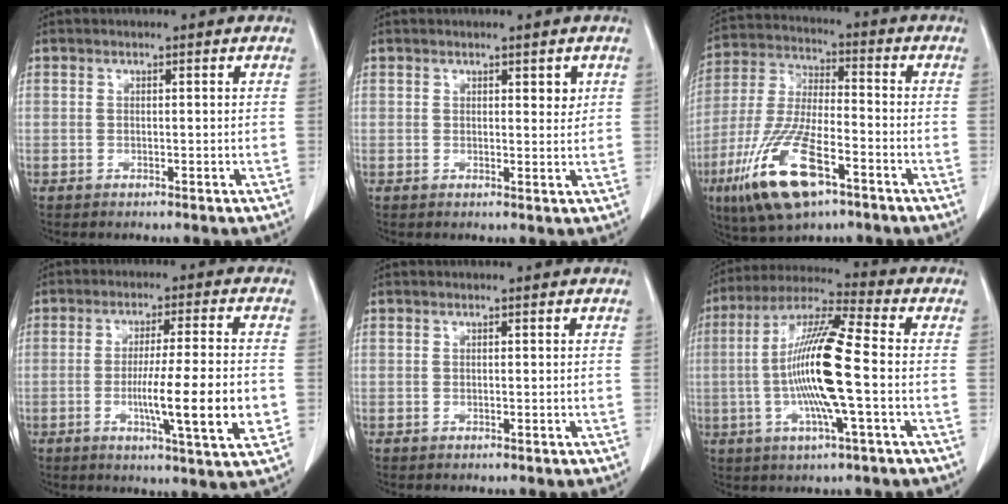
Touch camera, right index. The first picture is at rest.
{"total": 1.7, "force": [0.8, 0.7, 1.3], "torque": [-0.015, -0.005, 0.012]}
{"total": 15.8, "force": [-8.0, 4.4, 12.9], "torque": [-0.270, -0.020, -0.140]}
{"total": 12.2, "force": [-2.4, -0.2, 11.9], "torque": [-0.188, -0.017, -0.044]}
{"total": 0.0}
{"total": 15.0, "force": [-1.7, 0.5, 14.9], "torque": [-0.291, 0.001, -0.041]}